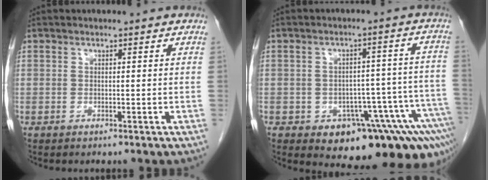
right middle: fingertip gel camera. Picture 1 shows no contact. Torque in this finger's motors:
{"motor_torque": [1.07, -1.06, 0.15, 0.04]}